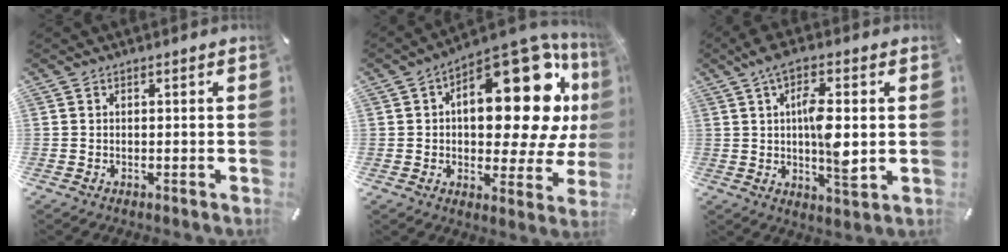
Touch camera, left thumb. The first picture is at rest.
{"total": 24.8, "force": [8.4, 11.0, 20.6], "torque": [-0.271, -0.077, 0.139]}
{"total": 11.5, "force": [1.6, 4.0, 10.6], "torque": [-0.189, -0.010, 0.022]}